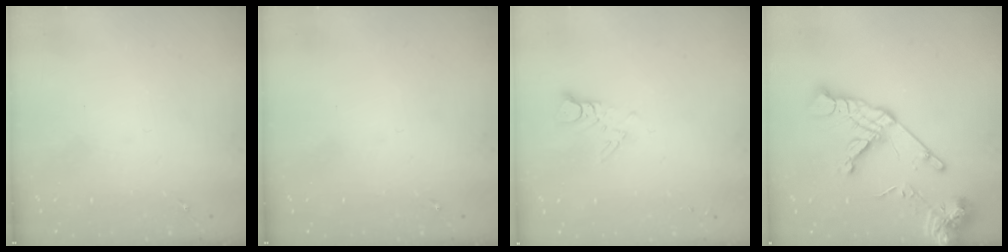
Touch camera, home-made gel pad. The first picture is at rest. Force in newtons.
{"total": 0.0}
{"total": 3.9, "press": 3.9, "slide": 0.4}
{"total": 16.3, "press": 16.2, "slide": 2.1}